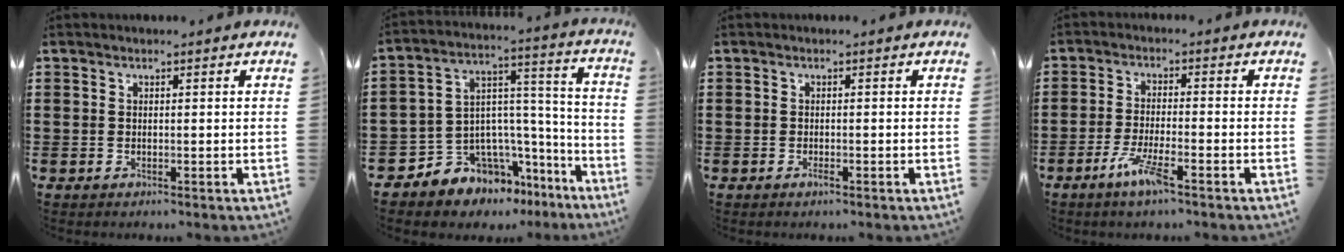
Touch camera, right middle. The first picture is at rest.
{"total": 7.3, "force": [-5.6, 4.6, 0.4], "torque": [-0.039, -0.009, -0.108]}
{"total": 0.9, "force": [-0.5, 0.2, 0.7], "torque": [-0.015, -0.005, -0.007]}
{"total": 5.6, "force": [-3.4, 0.7, 4.4], "torque": [-0.096, -0.008, -0.064]}